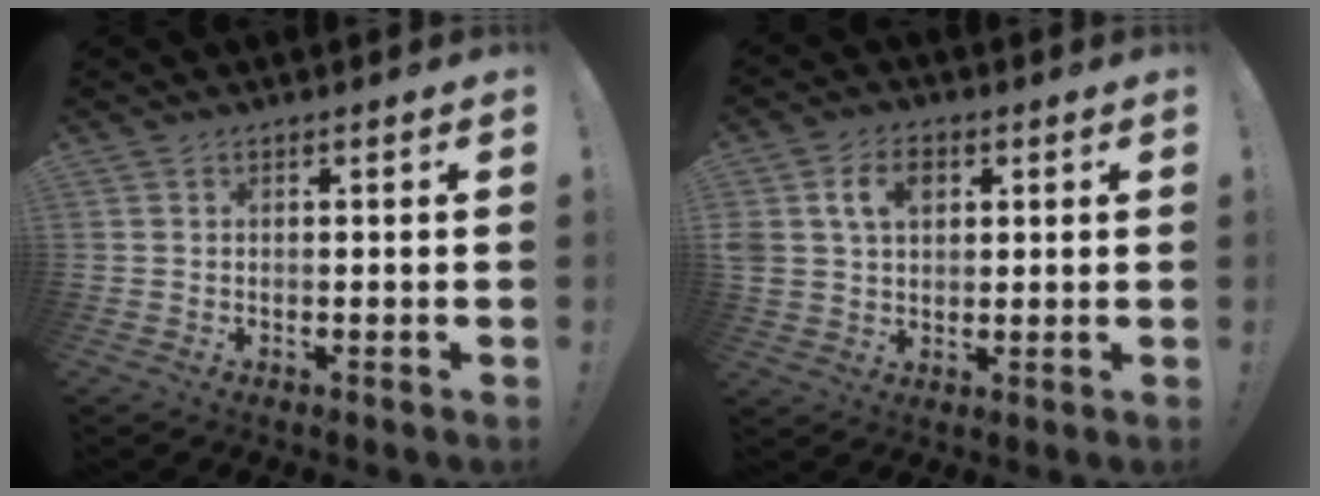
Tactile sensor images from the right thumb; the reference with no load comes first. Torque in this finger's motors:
{"motor_torque": [1.44, 1.47, 0.64, -0.08, 0.12]}